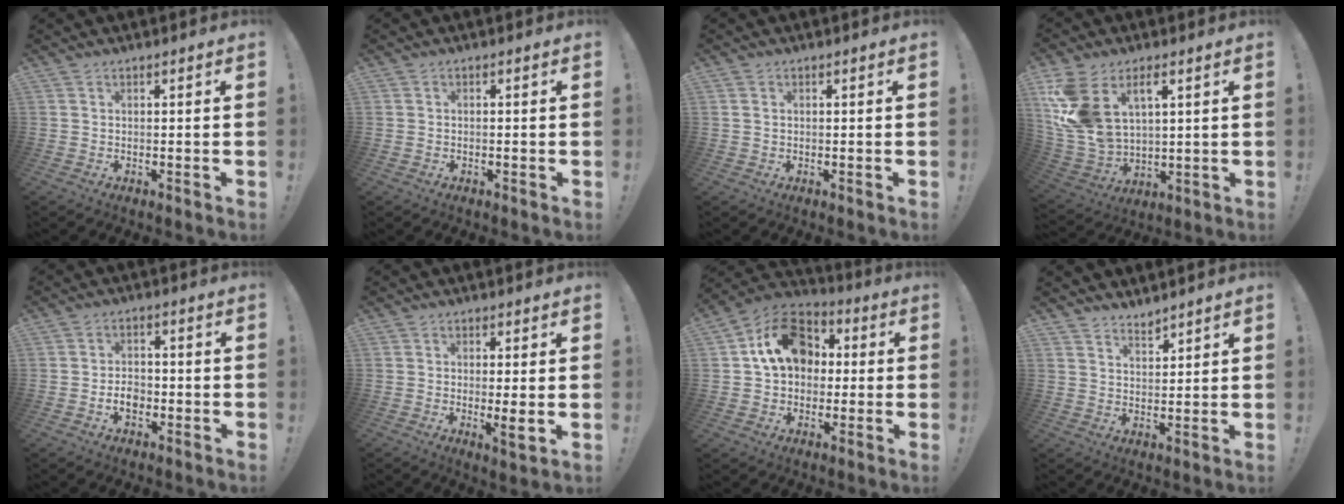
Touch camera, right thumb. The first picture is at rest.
{"total": 0.5, "force": [-0.5, 0.3, 0.1], "torque": [-0.004, 0.001, -0.008]}
{"total": 0.7, "force": [0.3, 0.6, 0.4], "torque": [-0.014, 0.004, 0.007]}
{"total": 14.7, "force": [6.7, 8.9, 9.6], "torque": [-0.213, -0.039, 0.124]}
{"total": 4.9, "force": [-2.0, 3.4, 2.9], "torque": [-0.039, 0.003, -0.037]}
{"total": 5.1, "force": [-0.4, 0.6, 5.1], "torque": [-0.059, -0.017, -0.006]}
{"total": 17.4, "force": [4.1, 13.3, 10.5], "torque": [-0.154, 0.007, 0.079]}
{"total": 3.8, "force": [3.6, 1.2, 0.3], "torque": [-0.001, -0.031, 0.066]}